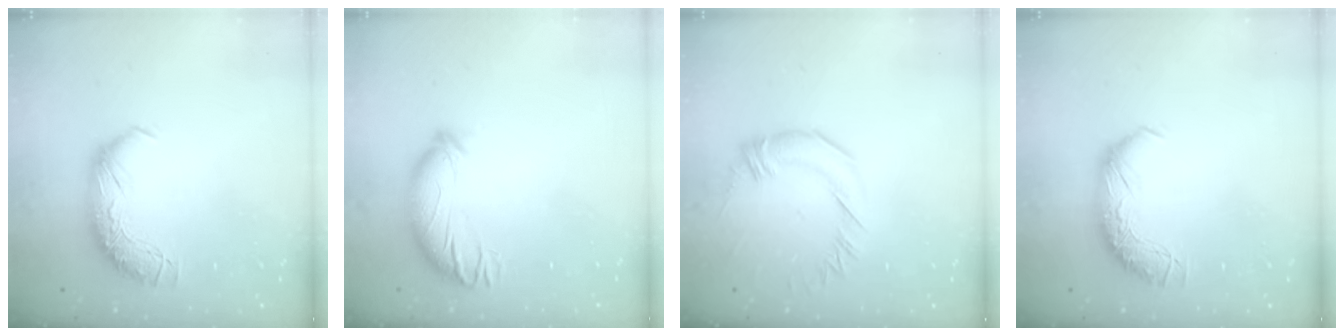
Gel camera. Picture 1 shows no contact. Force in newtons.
{"total": 3.5, "press": 3.3, "slide": 1.3}
{"total": 1.1, "press": 0.9, "slide": 0.6}
{"total": 0.0}